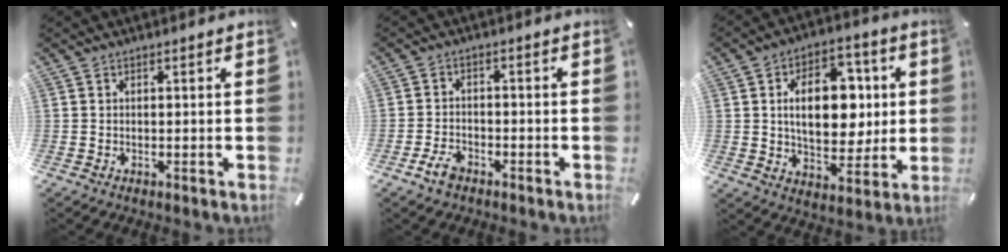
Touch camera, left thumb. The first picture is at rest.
{"total": 4.2, "force": [-2.8, 2.3, 2.1], "torque": [-0.053, 0.007, -0.055]}
{"total": 16.4, "force": [2.3, 10.8, 12.2], "torque": [-0.185, 0.001, 0.038]}